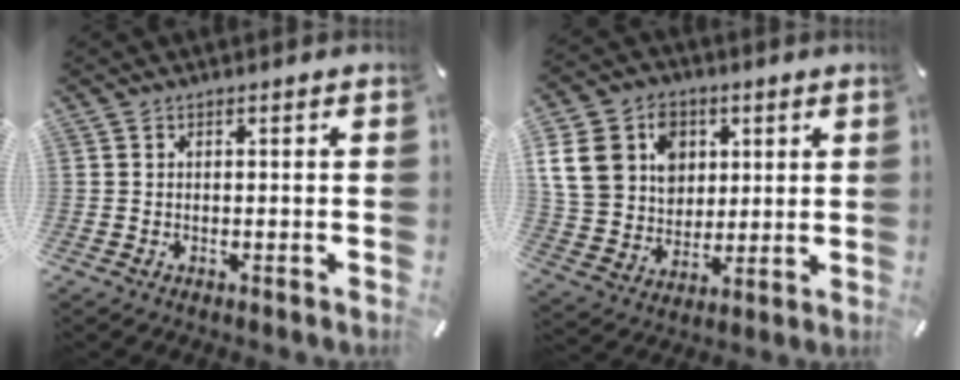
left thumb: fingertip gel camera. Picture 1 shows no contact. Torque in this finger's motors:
{"motor_torque": [1.64, 1.64, 1.48, -1.11, 0.46]}